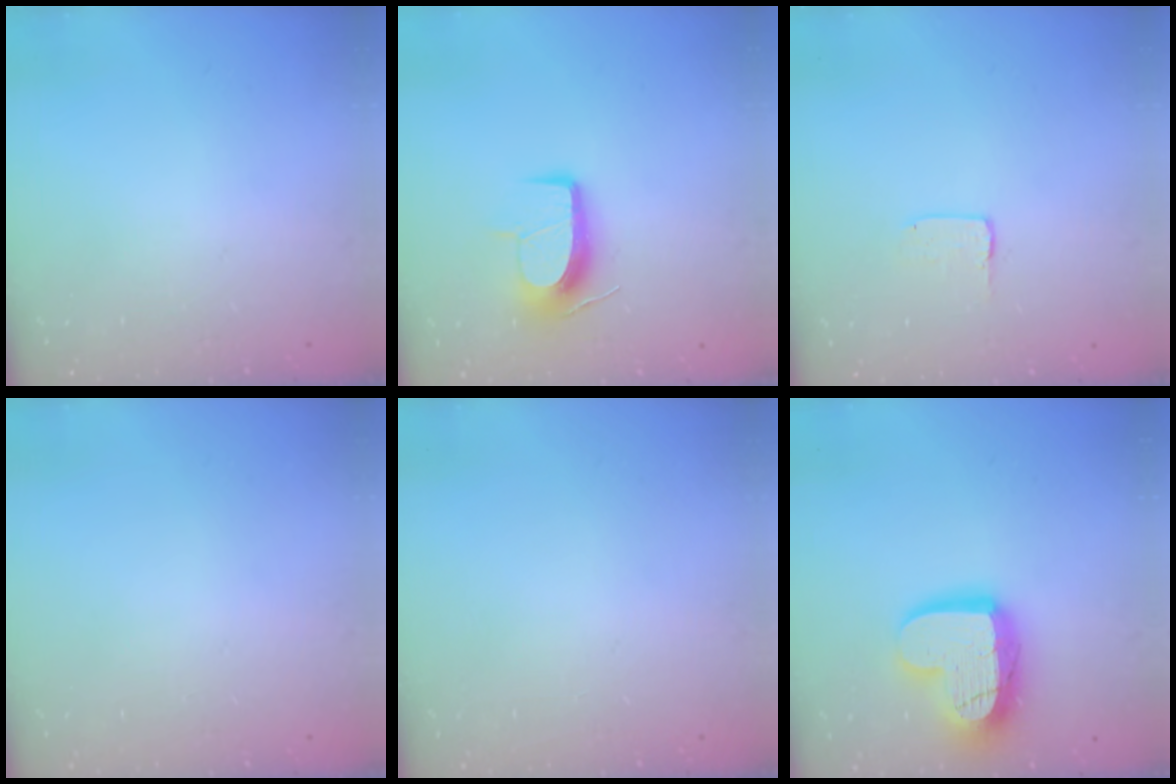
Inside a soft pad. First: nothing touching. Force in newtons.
{"total": 10.9, "press": 10.9, "slide": 0.2}
{"total": 2.0, "press": 2.0, "slide": 0.0}
{"total": 0.0}
{"total": 0.0}
{"total": 17.3, "press": 17.3, "slide": 1.7}